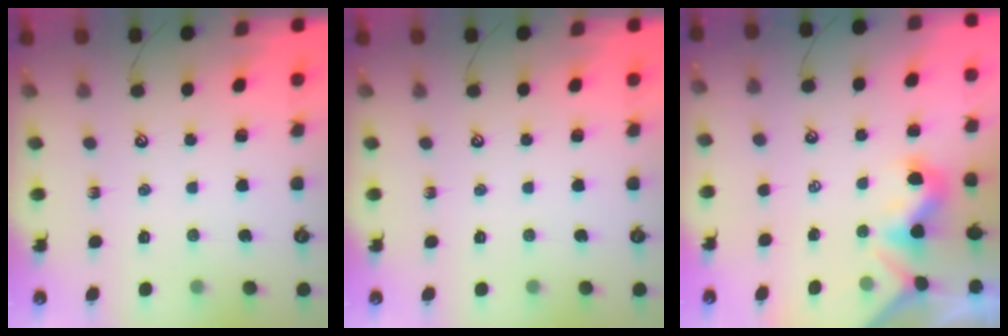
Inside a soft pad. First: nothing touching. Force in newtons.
{"total": 0.0}
{"total": 0.8, "press": 0.5, "slide": 0.6}